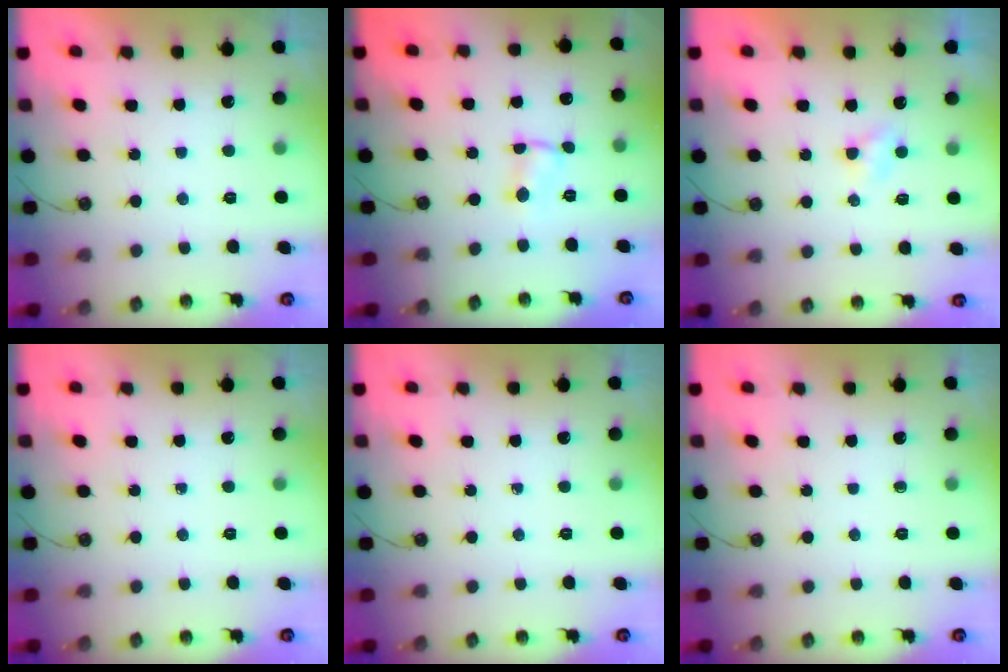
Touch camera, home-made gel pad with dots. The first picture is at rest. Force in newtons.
{"total": 1.5, "press": 1.5, "slide": 0.2}
{"total": 3.0, "press": 3.0, "slide": 0.4}
{"total": 0.0}
{"total": 0.0}
{"total": 0.0}